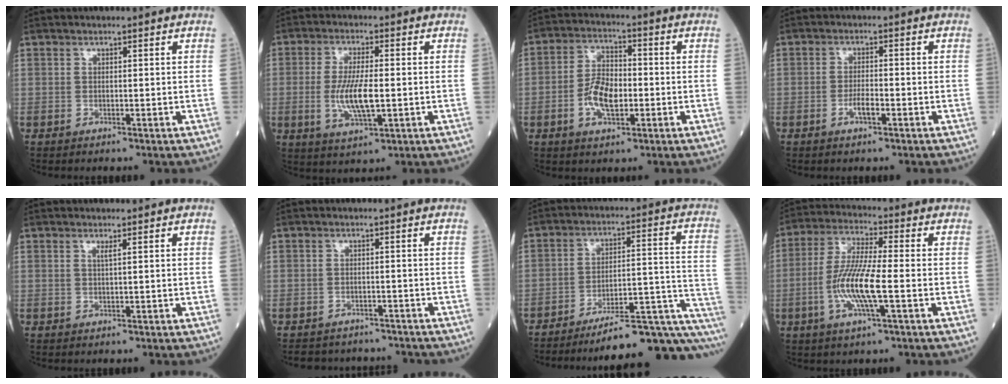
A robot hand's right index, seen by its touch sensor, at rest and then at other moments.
{"total": 7.9, "force": [-1.0, 1.7, 7.6], "torque": [-0.156, -0.008, -0.016]}
{"total": 7.3, "force": [-1.7, 3.4, 6.2], "torque": [-0.128, 0.008, -0.033]}
{"total": 2.5, "force": [-1.2, 0.6, 2.2], "torque": [-0.041, 0.001, -0.022]}
{"total": 0.8, "force": [0.4, -0.2, 0.7], "torque": [-0.019, -0.004, 0.008]}
{"total": 7.4, "force": [-6.7, 2.9, 0.4], "torque": [-0.003, 0.013, -0.081]}
{"total": 21.2, "force": [-18.0, 1.3, 11.1], "torque": [-0.070, 0.035, -0.250]}
{"total": 10.2, "force": [-2.5, 0.8, 9.9], "torque": [-0.202, -0.005, -0.053]}